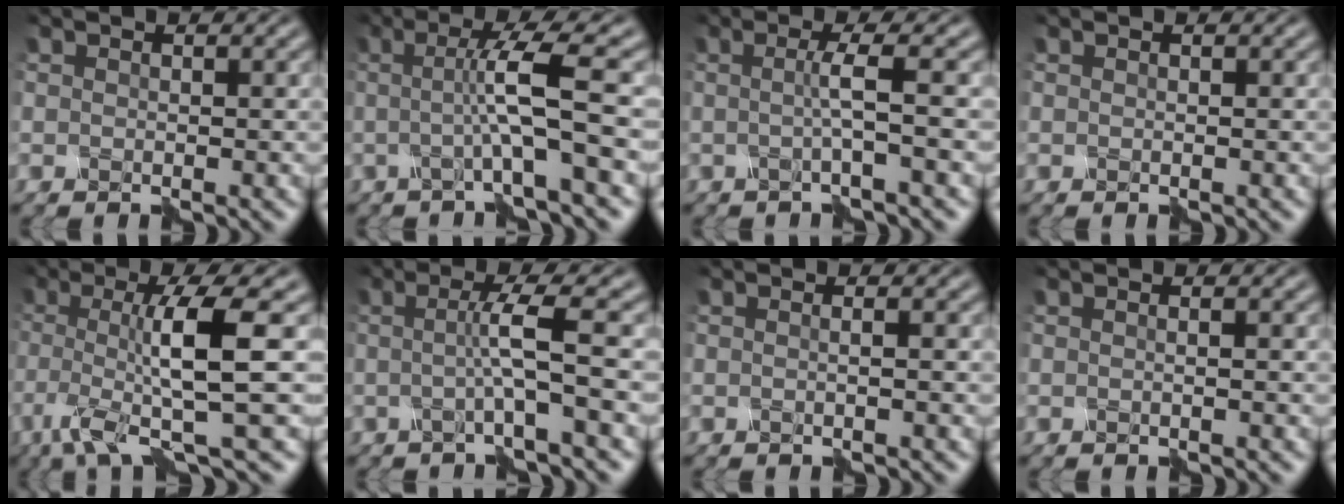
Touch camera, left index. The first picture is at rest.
{"total": 5.3, "force": [-0.6, 0.3, 5.2], "torque": [-0.089, 0.000, -0.015]}
{"total": 2.4, "force": [-0.6, 0.0, 2.4], "torque": [-0.046, -0.004, -0.018]}
{"total": 0.0}
{"total": 7.3, "force": [-1.7, 0.8, 7.0], "torque": [-0.125, -0.002, -0.036]}
{"total": 3.8, "force": [-0.6, 0.2, 3.8], "torque": [-0.063, -0.002, -0.016]}
{"total": 1.1, "force": [-0.4, 0.3, 1.0], "torque": [-0.009, 0.003, -0.019]}
{"total": 0.6, "force": [-0.3, -0.1, 0.5], "torque": [-0.006, -0.002, -0.009]}